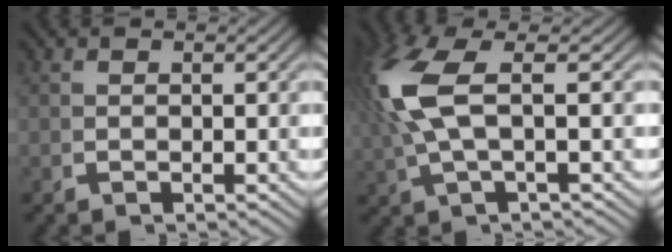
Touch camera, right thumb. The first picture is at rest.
{"total": 7.1, "force": [1.5, 2.7, 6.4], "torque": [-0.150, 0.005, 0.035]}